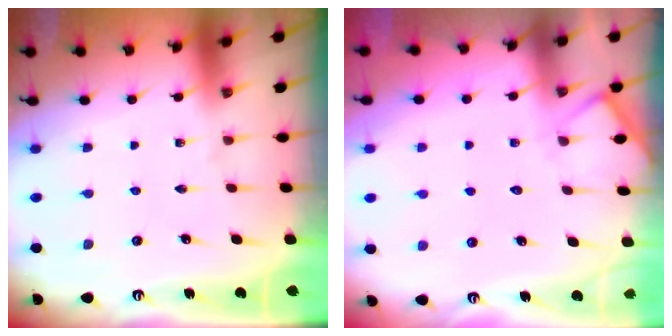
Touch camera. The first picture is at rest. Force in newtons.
{"total": 4.7, "press": 4.7, "slide": 0.4}